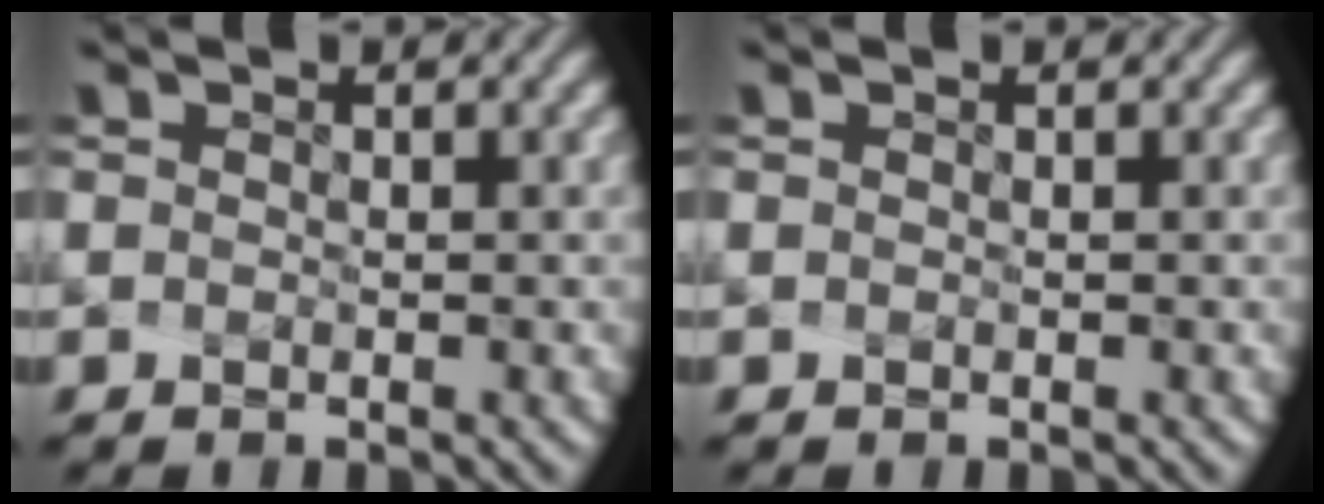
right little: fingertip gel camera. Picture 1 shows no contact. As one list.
[{"total": 0.0}]